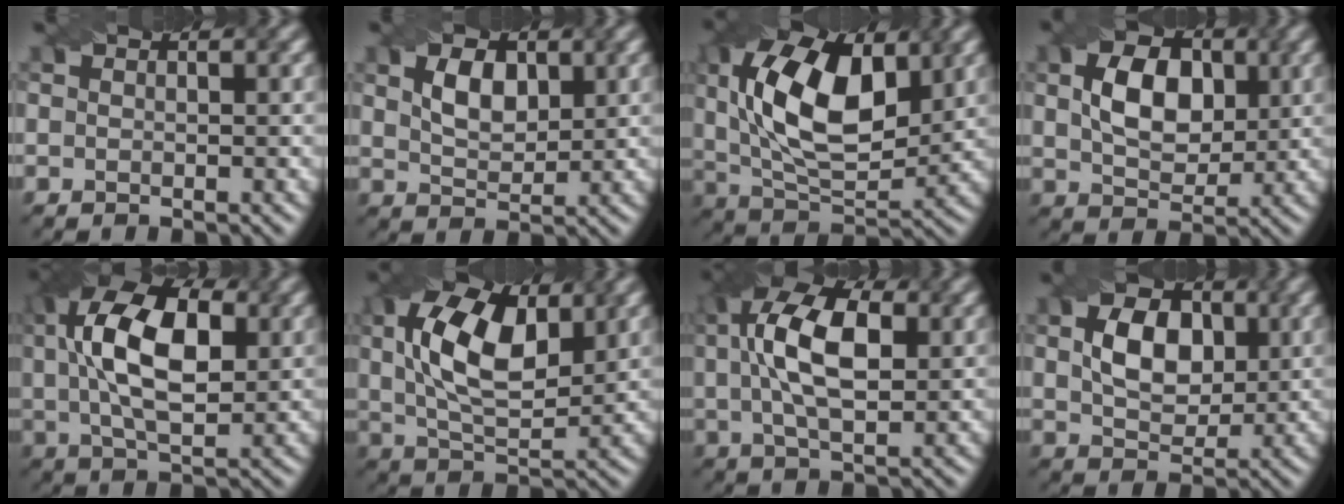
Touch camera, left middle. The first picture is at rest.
{"total": 3.5, "force": [1.3, 2.1, 2.5], "torque": [-0.052, 0.002, 0.027]}
{"total": 11.6, "force": [2.8, 5.8, 9.6], "torque": [-0.170, 0.010, 0.042]}
{"total": 6.1, "force": [1.3, 4.1, 4.4], "torque": [-0.084, 0.003, 0.019]}
{"total": 11.1, "force": [2.4, 5.6, 9.3], "torque": [-0.178, 0.019, 0.035]}
{"total": 10.0, "force": [2.8, 5.1, 8.1], "torque": [-0.155, 0.011, 0.043]}
{"total": 9.2, "force": [1.9, 4.5, 7.8], "torque": [-0.157, 0.021, 0.026]}
{"total": 5.5, "force": [1.1, 3.8, 3.9], "torque": [-0.077, 0.002, 0.015]}